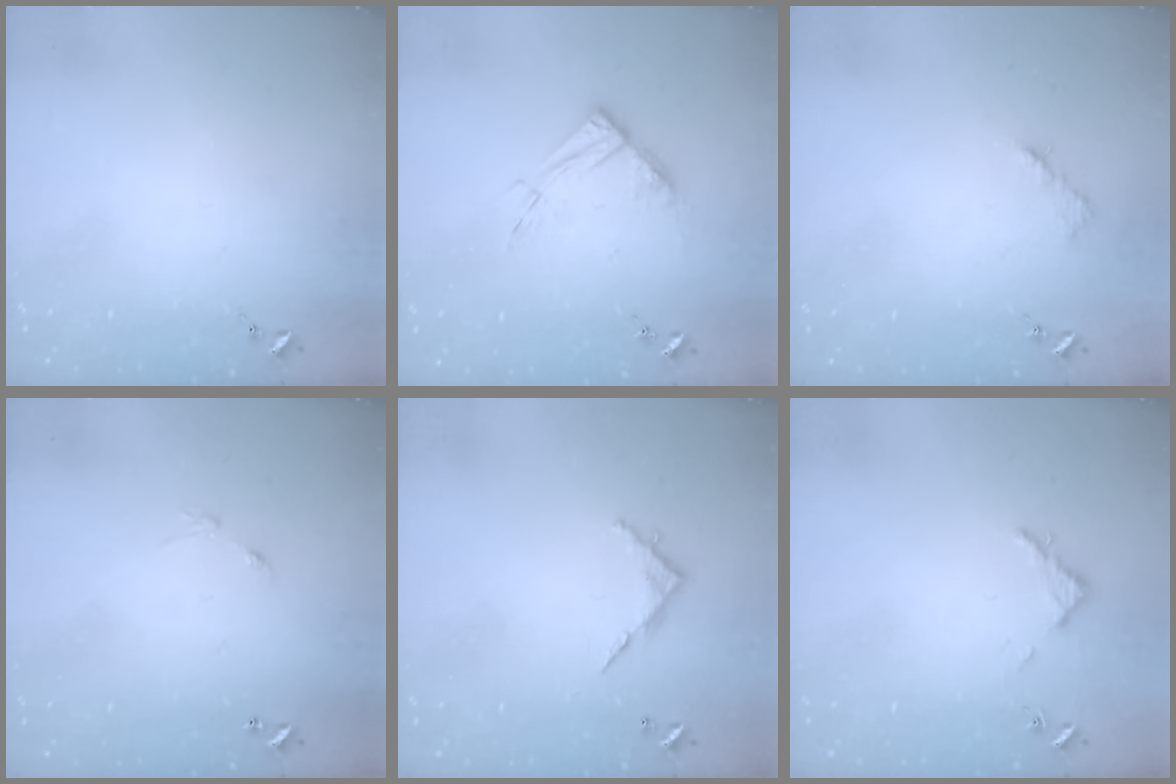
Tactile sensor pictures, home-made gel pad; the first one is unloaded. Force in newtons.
{"total": 9.6, "press": 9.5, "slide": 1.1}
{"total": 3.1, "press": 3.1, "slide": 0.4}
{"total": 5.0, "press": 5.0, "slide": 0.5}
{"total": 5.7, "press": 5.7, "slide": 0.4}
{"total": 2.8, "press": 2.8, "slide": 0.3}